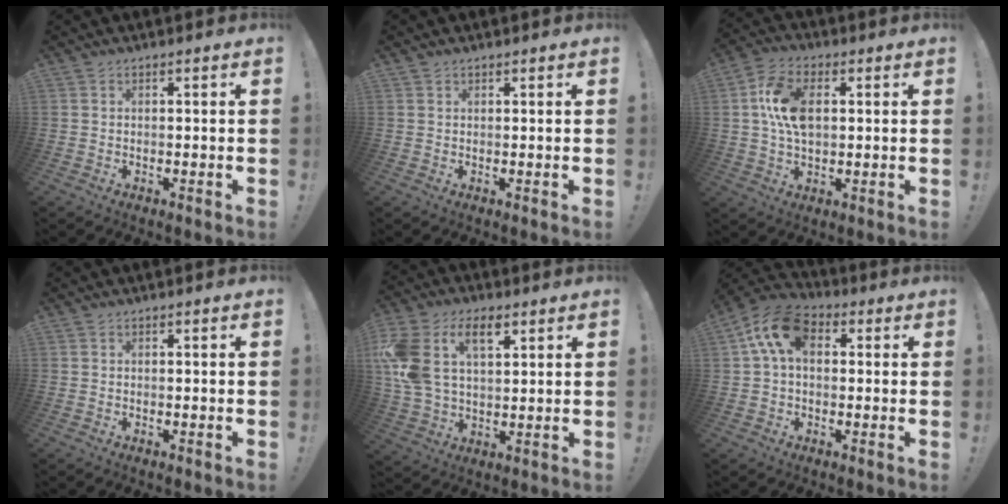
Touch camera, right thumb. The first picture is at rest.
{"total": 0.8, "force": [0.6, 0.4, 0.1], "torque": [0.005, -0.003, 0.011]}
{"total": 12.2, "force": [1.9, 7.6, 9.3], "torque": [-0.184, 0.006, 0.035]}
{"total": 0.0}
{"total": 15.0, "force": [6.7, 9.2, 9.8], "torque": [-0.206, -0.018, 0.121]}
{"total": 12.5, "force": [3.4, 7.8, 9.1], "torque": [-0.170, 0.007, 0.065]}